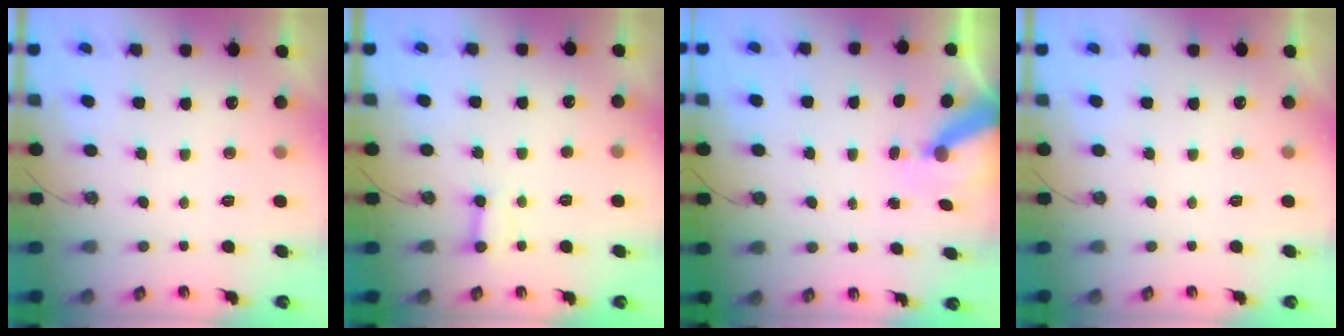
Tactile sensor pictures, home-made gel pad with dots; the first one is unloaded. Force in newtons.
{"total": 4.8, "press": 4.7, "slide": 0.6}
{"total": 6.8, "press": 6.7, "slide": 0.7}
{"total": 0.0}